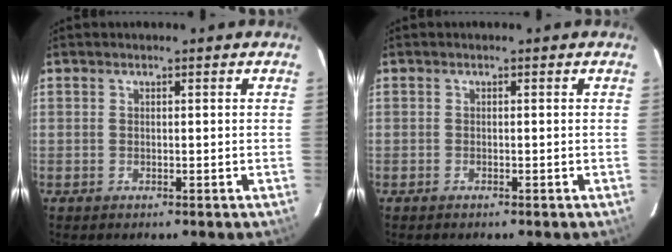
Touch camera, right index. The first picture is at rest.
{"total": 0.6, "force": [-0.5, 0.2, 0.2], "torque": [-0.004, -0.001, -0.011]}